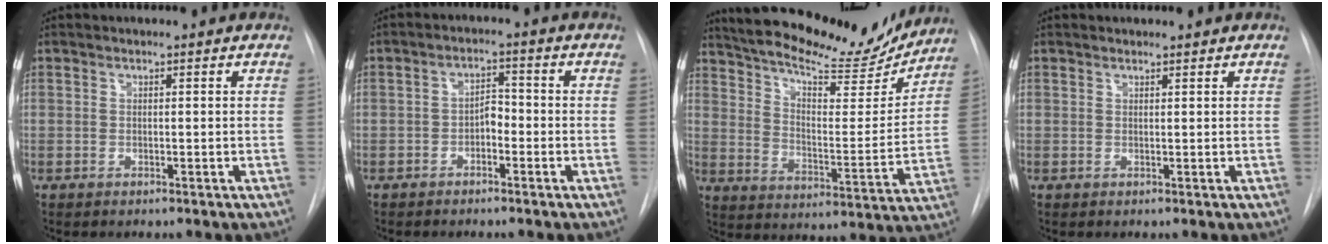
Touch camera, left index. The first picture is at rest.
{"total": 2.9, "force": [-1.3, 1.5, 2.1], "torque": [-0.030, 0.010, -0.026]}
{"total": 22.8, "force": [20.2, 5.1, 9.2], "torque": [-0.155, -0.021, 0.283]}
{"total": 0.8, "force": [0.8, 0.1, 0.0], "torque": [-0.005, 0.005, 0.014]}